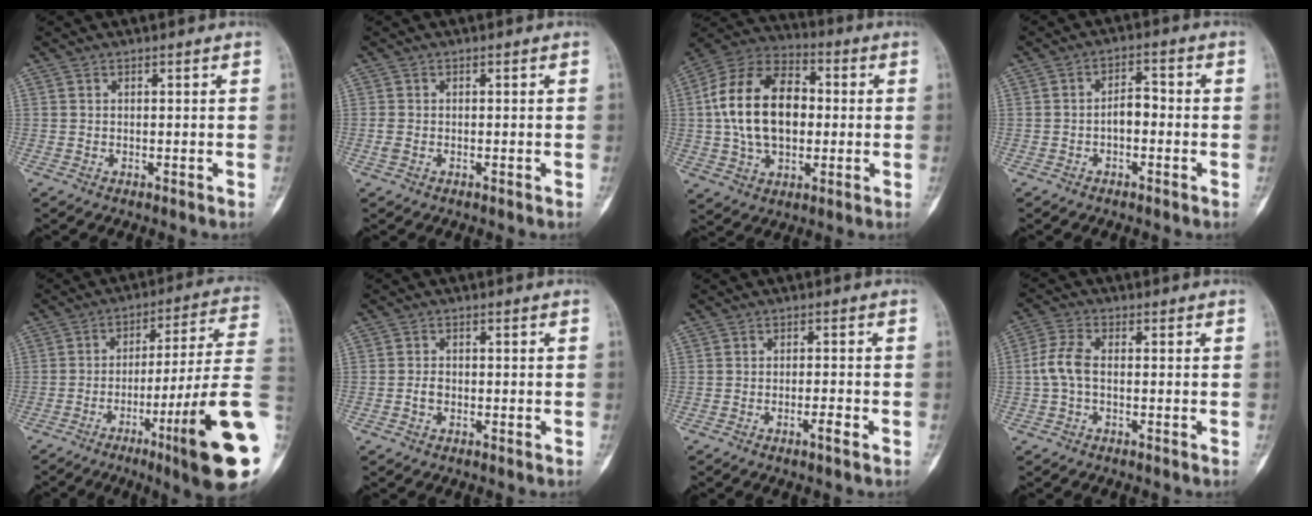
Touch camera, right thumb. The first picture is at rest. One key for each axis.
{"total": 1.2, "fx": -0.4, "fy": 0.8, "fz": 0.9, "tx": -0.030, "ty": 0.003, "tz": -0.008}
{"total": 19.3, "fx": 0.8, "fy": 12.5, "fz": 14.7, "tx": -0.251, "ty": 0.025, "tz": 0.012}
{"total": 3.8, "fx": -1.0, "fy": 2.1, "fz": 2.9, "tx": -0.035, "ty": 0.022, "tz": -0.025}
{"total": 22.3, "fx": -7.4, "fy": 0.8, "fz": 21.0, "tx": -0.267, "ty": 0.018, "tz": -0.114}
{"total": 1.7, "fx": -0.6, "fy": 1.2, "fz": 1.0, "tx": -0.016, "ty": 0.008, "tz": -0.013}
{"total": 2.5, "fx": -1.4, "fy": 0.3, "fz": 2.1, "tx": -0.036, "ty": 0.006, "tz": -0.026}
{"total": 5.1, "fx": -0.5, "fy": 2.7, "fz": 4.3, "tx": -0.103, "ty": 0.014, "tz": -0.018}